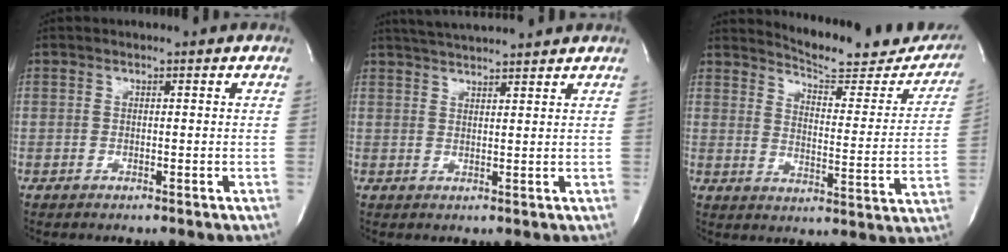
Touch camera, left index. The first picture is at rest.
{"total": 7.4, "force": [6.9, -0.4, 2.6], "torque": [-0.050, 0.028, 0.106]}
{"total": 18.0, "force": [16.8, 3.8, 5.2], "torque": [-0.055, -0.059, 0.197]}